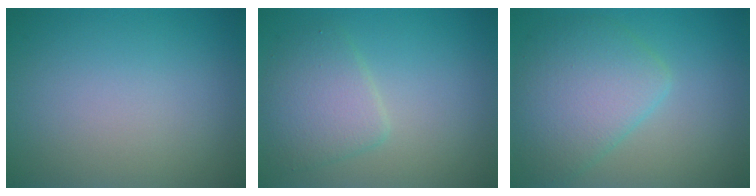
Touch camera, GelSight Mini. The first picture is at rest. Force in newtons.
{"total": 3.6, "press": 3.6, "slide": 0.1}
{"total": 5.4, "press": 5.4, "slide": 0.2}